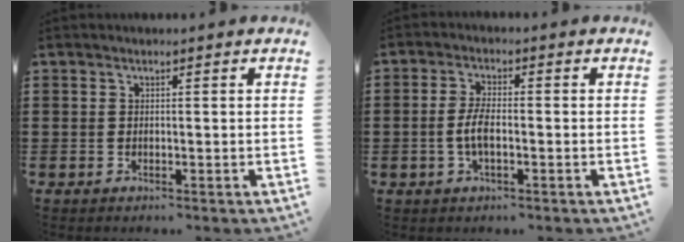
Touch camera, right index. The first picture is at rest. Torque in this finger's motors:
{"motor_torque": [0.80, 1.34, 0.05, 0.03]}